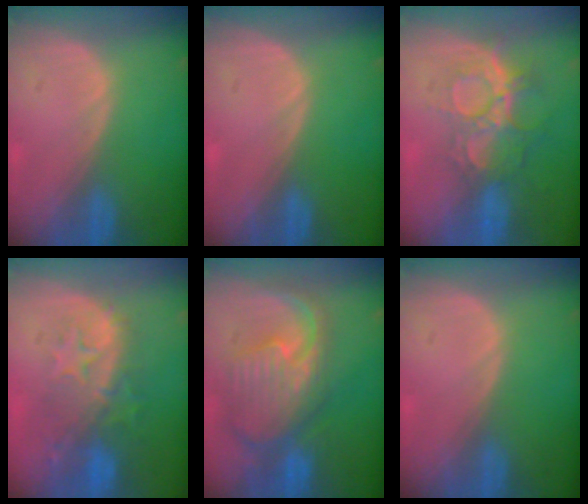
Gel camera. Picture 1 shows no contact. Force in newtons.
{"total": 0.0}
{"total": 9.4, "press": 8.0, "slide": 5.0}
{"total": 9.9, "press": 8.7, "slide": 4.7}
{"total": 11.6, "press": 10.1, "slide": 5.8}
{"total": 0.0}